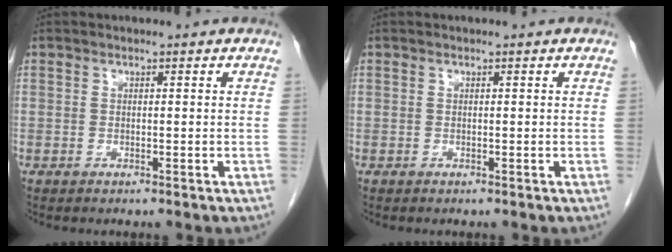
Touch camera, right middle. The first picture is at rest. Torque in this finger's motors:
{"motor_torque": [-0.18, -0.03, -0.03, -0.01]}